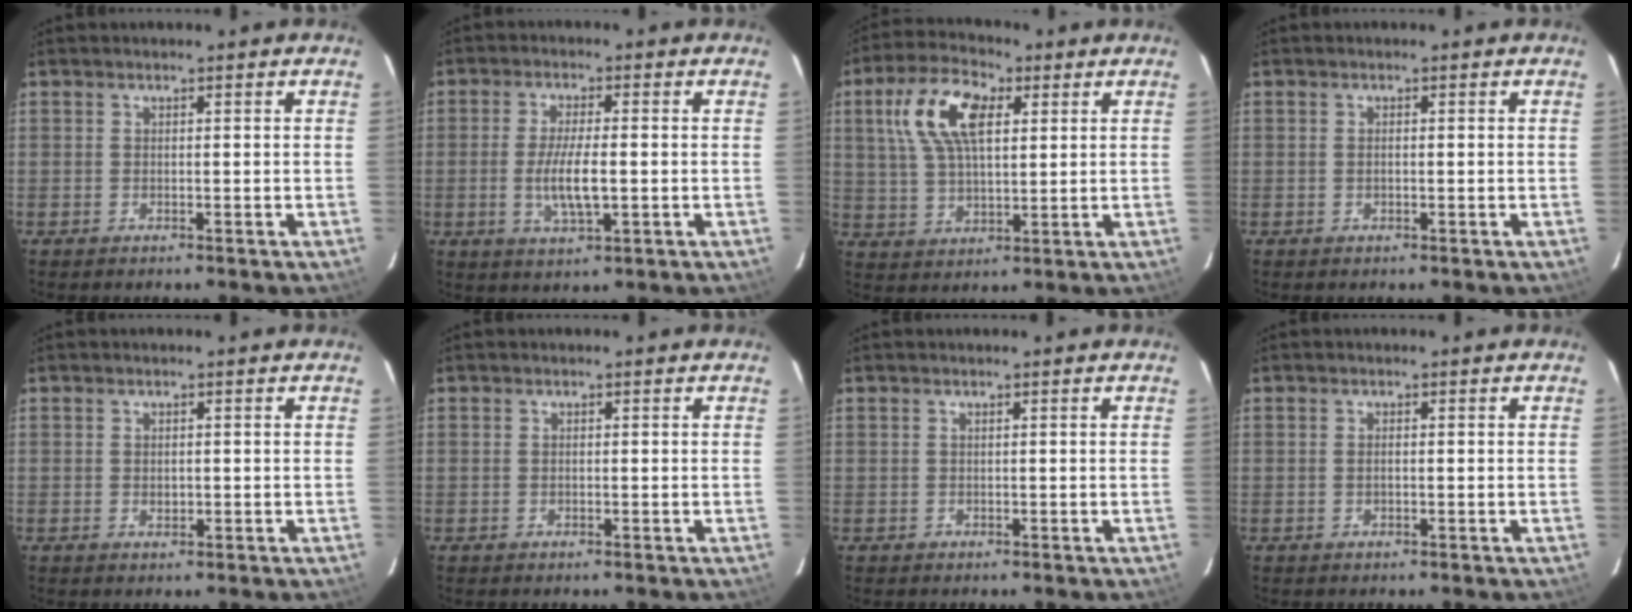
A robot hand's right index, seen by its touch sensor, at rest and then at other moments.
{"total": 7.1, "force": [-1.1, 1.7, 6.8], "torque": [-0.131, -0.009, -0.019]}
{"total": 12.4, "force": [4.2, 6.1, 10.0], "torque": [-0.196, 0.026, 0.078]}
{"total": 0.8, "force": [0.0, 0.4, 0.8], "torque": [-0.015, 0.001, -0.001]}
{"total": 1.1, "force": [0.0, 0.9, 0.6], "torque": [-0.008, 0.001, 0.000]}
{"total": 0.5, "force": [0.0, 0.3, 0.4], "torque": [-0.008, 0.001, 0.000]}
{"total": 0.6, "force": [-0.2, 0.6, -0.1], "torque": [0.002, 0.002, -0.001]}
{"total": 1.1, "force": [0.0, 0.5, 1.0], "torque": [-0.020, 0.002, -0.002]}